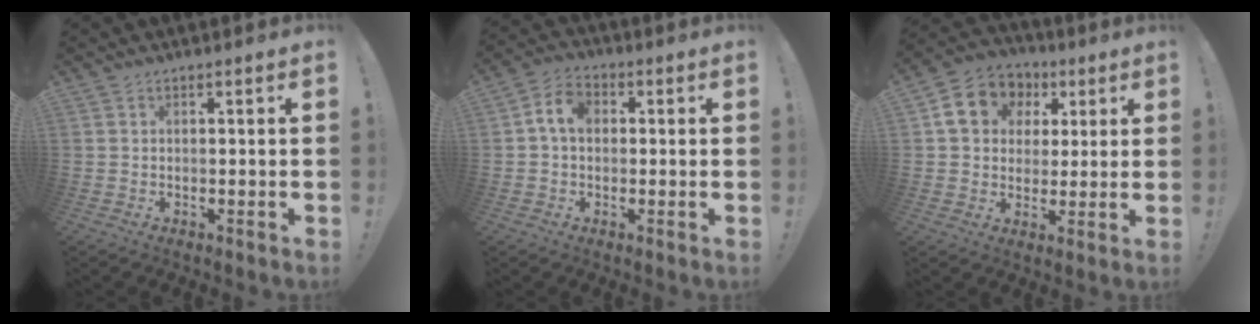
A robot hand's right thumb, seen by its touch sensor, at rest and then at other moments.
{"total": 6.9, "force": [0.6, 4.8, 4.9], "torque": [-0.088, 0.019, 0.017]}
{"total": 12.4, "force": [4.5, 10.3, 5.4], "torque": [-0.073, -0.013, 0.089]}